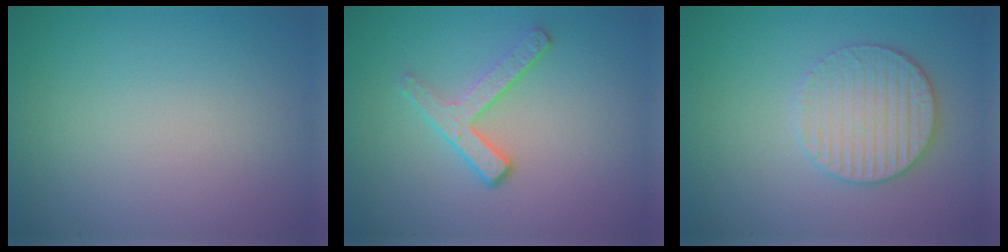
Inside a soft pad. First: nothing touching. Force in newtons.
{"total": 2.8, "press": 2.4, "slide": 1.4}
{"total": 3.5, "press": 3.4, "slide": 0.5}